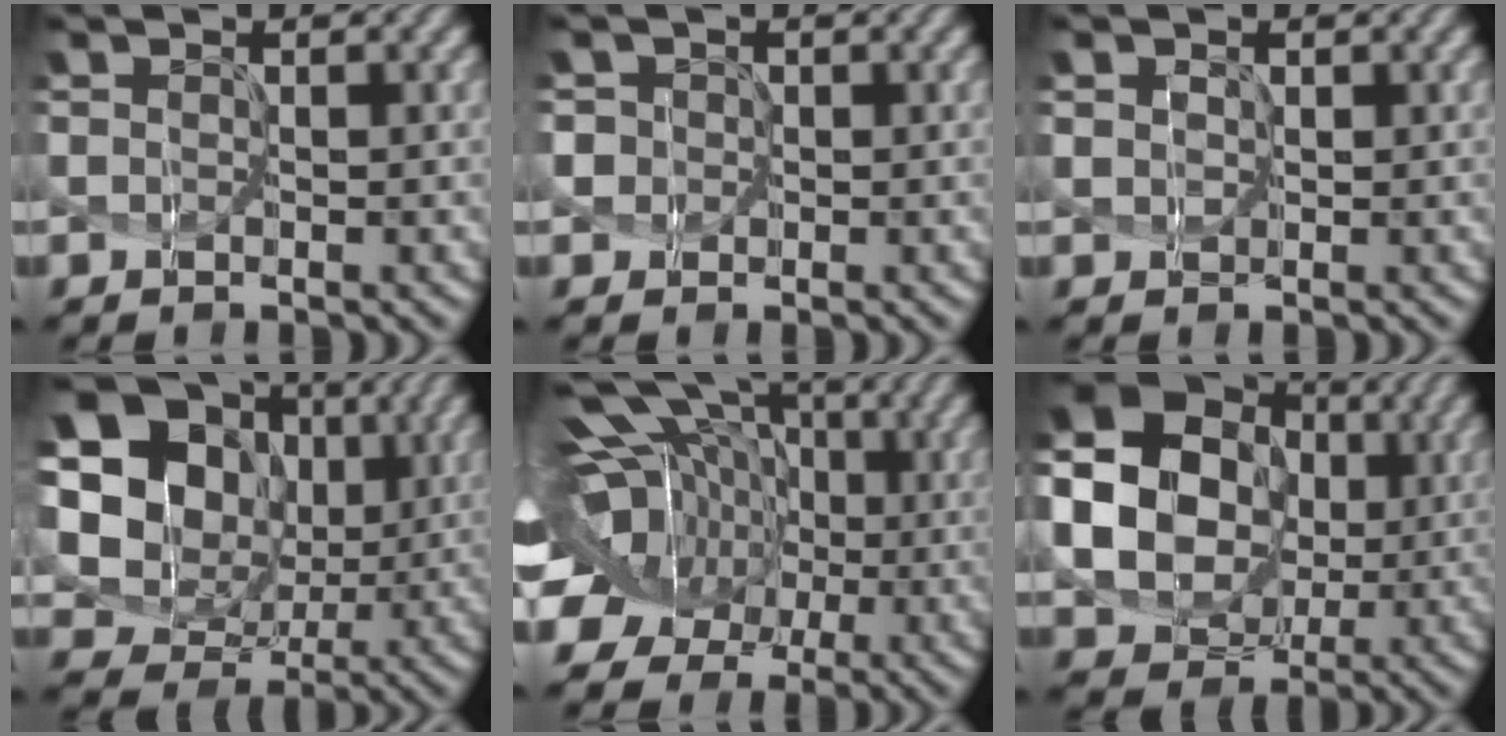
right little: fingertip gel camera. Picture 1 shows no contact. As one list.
[{"total": 4.4, "force": [-0.1, 4.3, 1.1], "torque": [-0.011, 0.028, -0.041]}, {"total": 1.9, "force": [1.0, 1.4, 0.9], "torque": [0.007, 0.019, -0.010]}, {"total": 15.2, "force": [4.2, 13.0, 6.6], "torque": [-0.181, 0.027, 0.068]}, {"total": 17.1, "force": [-0.1, 14.7, 8.7], "torque": [-0.190, 0.023, -0.030]}, {"total": 16.2, "force": [2.1, 14.3, 7.3], "torque": [-0.200, 0.031, 0.007]}]